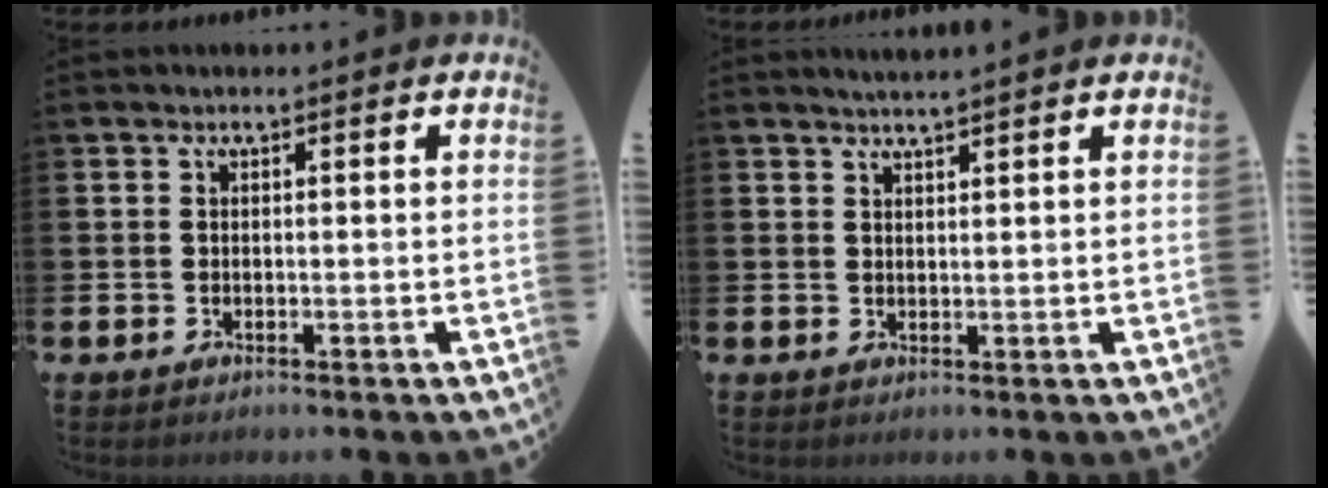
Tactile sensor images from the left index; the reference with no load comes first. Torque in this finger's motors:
{"motor_torque": [-0.02, -0.26, -0.01, 0.00]}